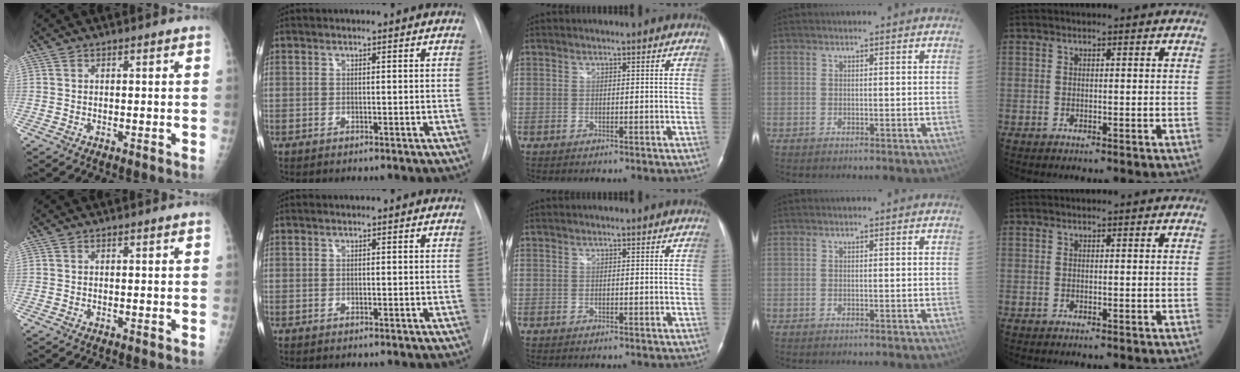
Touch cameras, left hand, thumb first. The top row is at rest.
{"index": {"total": 1.0, "force": [-1.0, 0.0, -0.1], "torque": [0.007, -0.005, -0.017]}}